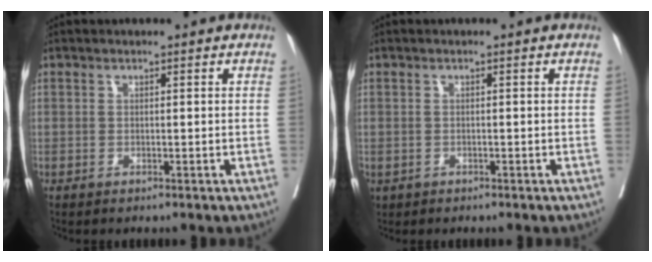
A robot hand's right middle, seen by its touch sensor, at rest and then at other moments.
{"total": 0.8, "force": [-0.4, 0.7, 0.2], "torque": [-0.010, 0.001, 0.001]}